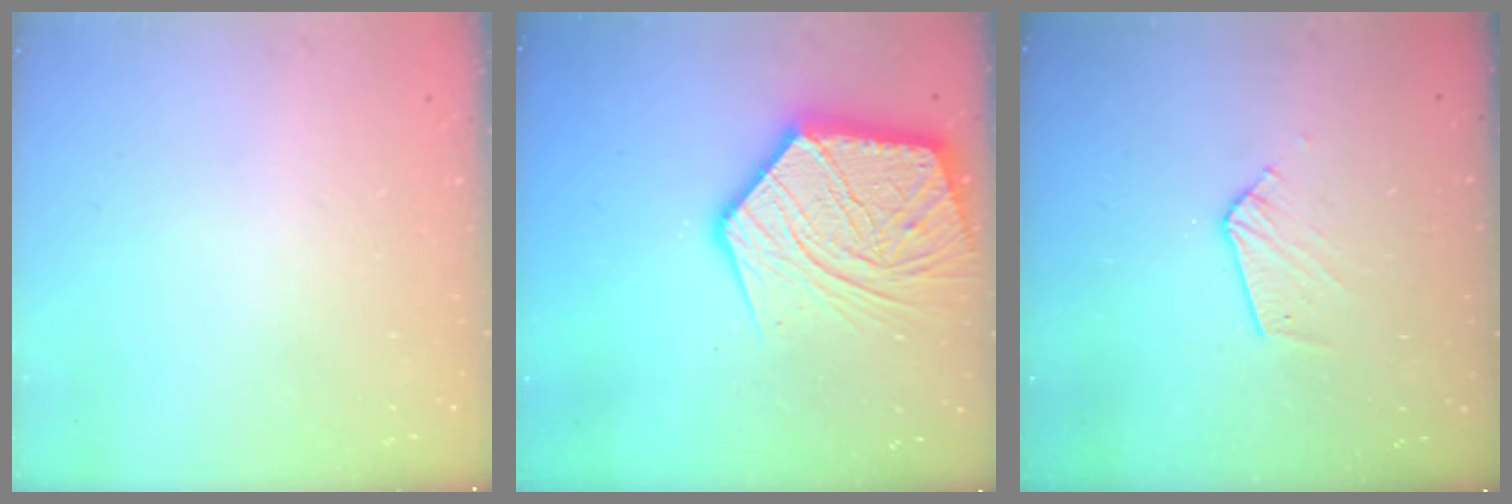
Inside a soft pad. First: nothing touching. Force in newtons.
{"total": 21.3, "press": 21.2, "slide": 2.2}
{"total": 6.8, "press": 6.8, "slide": 0.4}